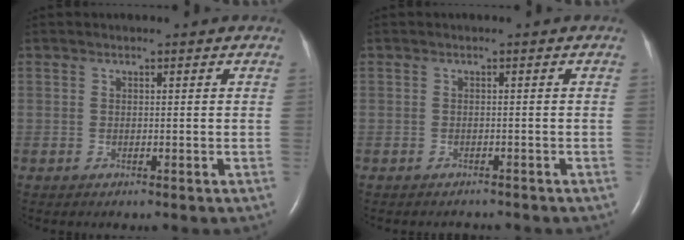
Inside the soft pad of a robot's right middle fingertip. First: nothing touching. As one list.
[{"total": 1.6, "force": [-1.6, 0.5, 0.1], "torque": [-0.004, -0.002, -0.018]}]